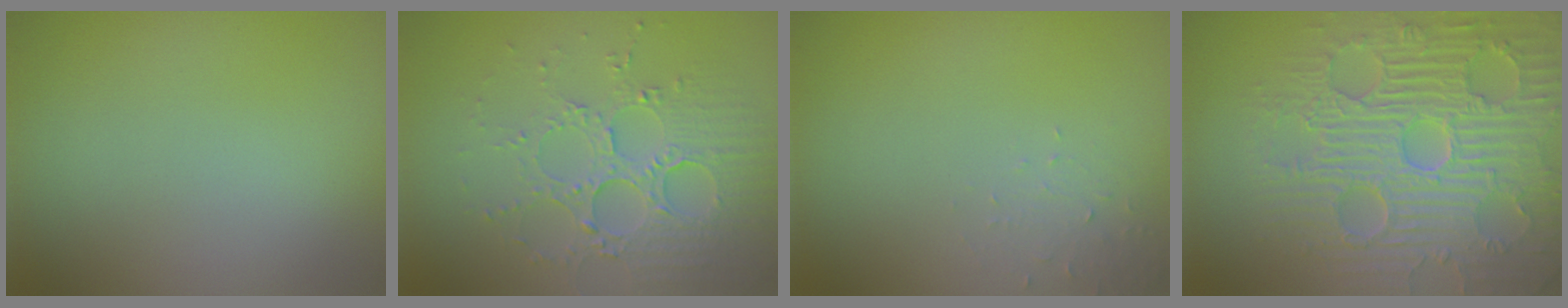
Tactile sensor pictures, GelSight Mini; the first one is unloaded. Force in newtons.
{"total": 4.0, "press": 3.8, "slide": 1.3}
{"total": 1.2, "press": 1.2, "slide": 0.1}
{"total": 9.1, "press": 6.7, "slide": 6.2}